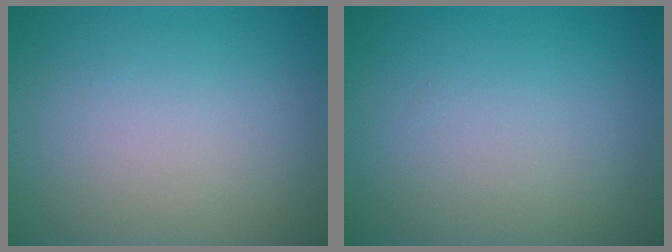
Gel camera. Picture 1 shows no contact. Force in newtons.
{"total": 0.0}